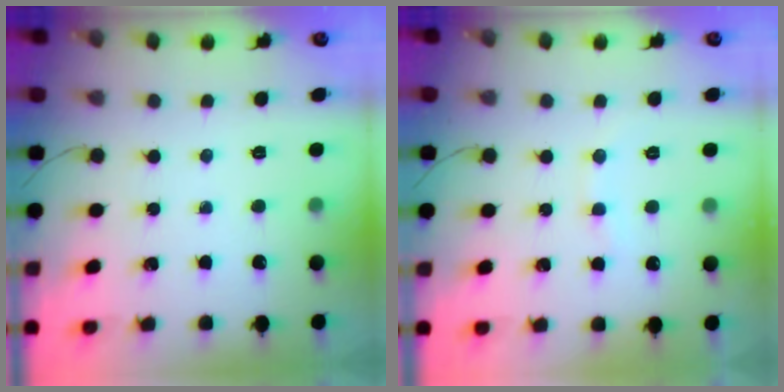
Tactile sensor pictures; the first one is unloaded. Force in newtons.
{"total": 3.7, "press": 3.6, "slide": 0.9}